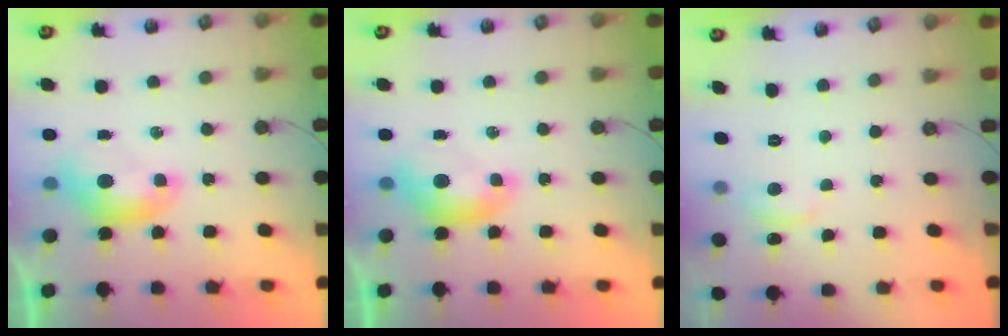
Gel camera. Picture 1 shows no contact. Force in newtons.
{"total": 0.0}
{"total": 2.1, "press": 2.1, "slide": 0.2}